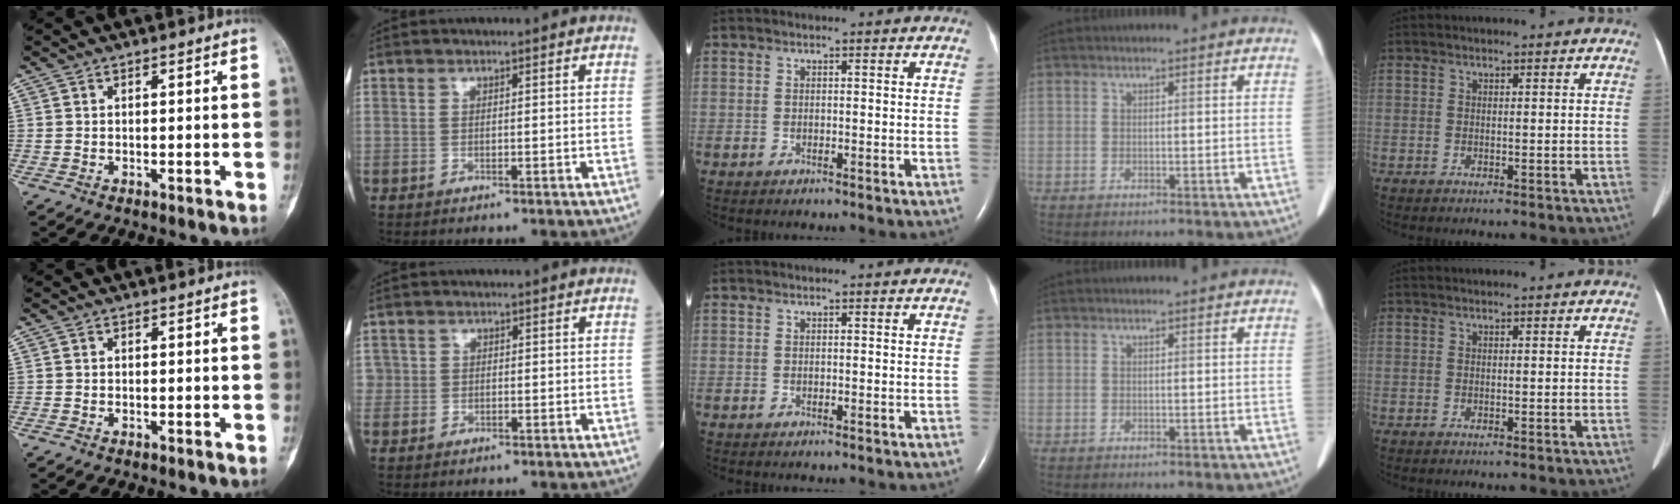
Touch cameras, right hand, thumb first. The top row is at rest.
{"index": {"total": 1.7, "force": [-0.1, 1.6, 0.5], "torque": [-0.001, 0.005, -0.002]}}